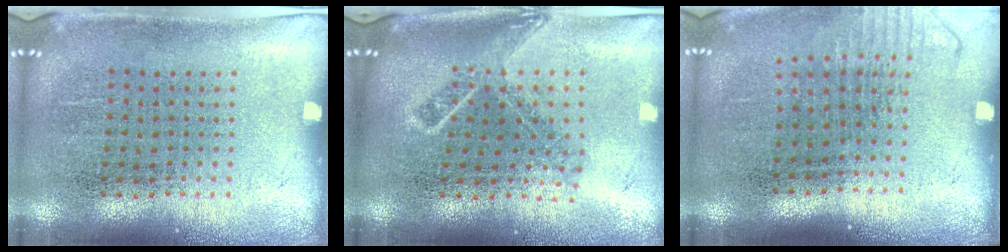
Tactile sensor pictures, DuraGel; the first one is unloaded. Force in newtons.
{"total": 1.8, "press": 1.3, "slide": 1.3}
{"total": 1.3, "press": 1.0, "slide": 0.7}